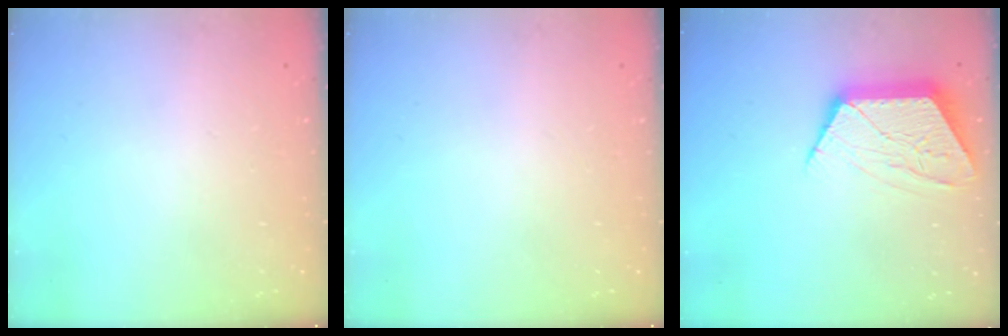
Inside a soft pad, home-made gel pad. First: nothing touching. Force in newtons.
{"total": 0.0}
{"total": 11.7, "press": 11.7, "slide": 0.5}